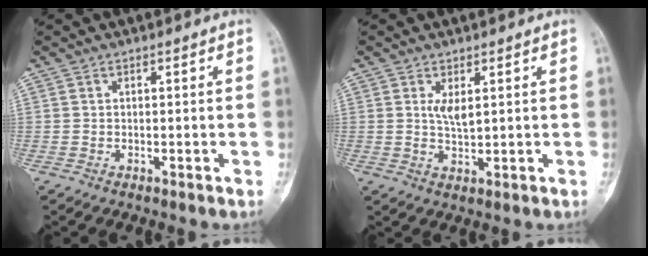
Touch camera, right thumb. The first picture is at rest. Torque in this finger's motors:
{"motor_torque": [0.44, 0.45, 0.30, -0.30, 0.01]}